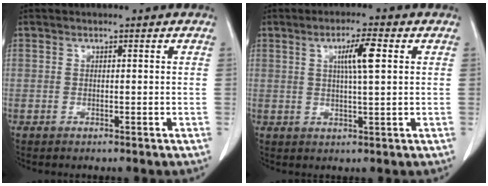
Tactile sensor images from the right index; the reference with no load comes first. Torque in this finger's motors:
{"motor_torque": [0.23, 0.04, 0.10, 0.03]}